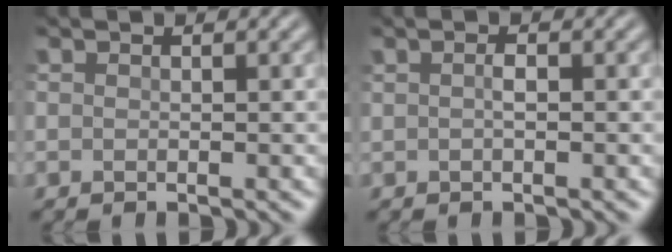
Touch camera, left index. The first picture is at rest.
{"total": 0.9, "force": [-0.1, 0.3, 0.8], "torque": [-0.021, 0.002, -0.003]}